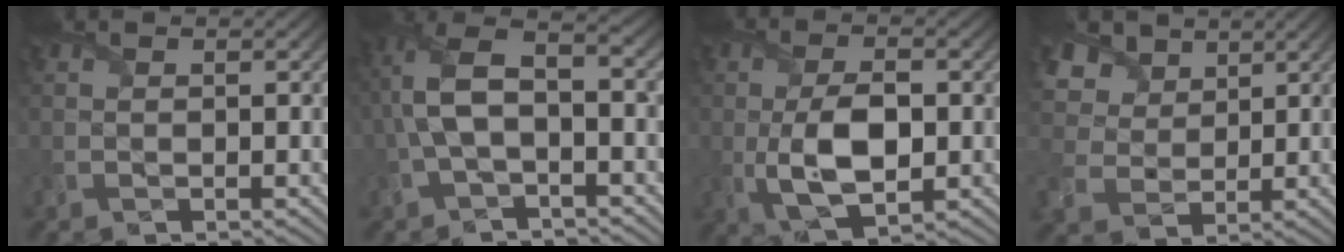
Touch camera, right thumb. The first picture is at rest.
{"total": 7.9, "force": [-0.4, 3.6, 7.0], "torque": [-0.164, 0.021, -0.018]}
{"total": 7.8, "force": [-1.0, 3.9, 6.7], "torque": [-0.137, -0.004, -0.018]}
{"total": 9.2, "force": [5.0, 6.4, 4.2], "torque": [-0.140, 0.014, 0.086]}